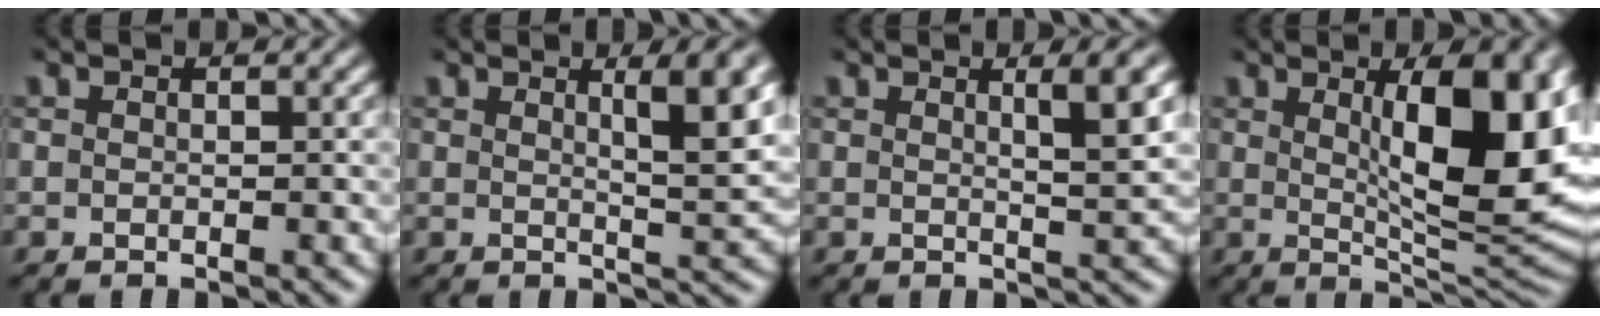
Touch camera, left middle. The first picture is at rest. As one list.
[{"total": 5.3, "force": [1.9, 1.2, 4.8], "torque": [-0.054, 0.002, 0.026]}, {"total": 3.9, "force": [1.5, 0.8, 3.5], "torque": [-0.038, 0.002, 0.019]}, {"total": 11.1, "force": [2.2, 3.6, 10.3], "torque": [-0.139, -0.008, 0.043]}]